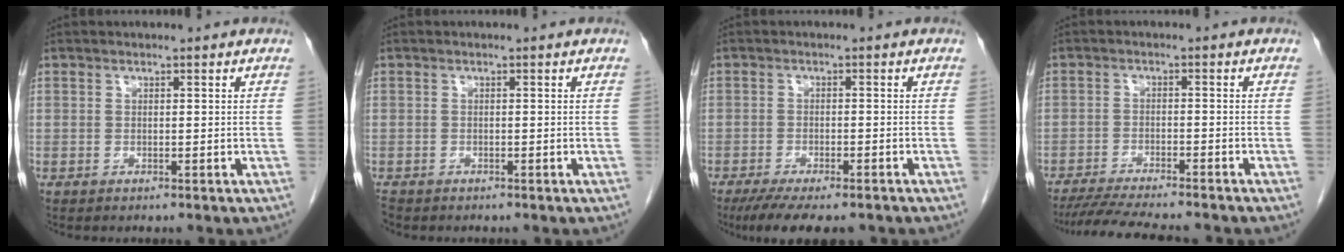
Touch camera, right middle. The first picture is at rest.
{"total": 0.9, "force": [-0.8, 0.3, 0.3], "torque": [-0.009, -0.002, -0.014]}
{"total": 10.2, "force": [-8.1, 2.5, 5.7], "torque": [-0.082, -0.012, -0.120]}
{"total": 11.5, "force": [-10.2, 0.9, 5.2], "torque": [-0.079, -0.017, -0.155]}